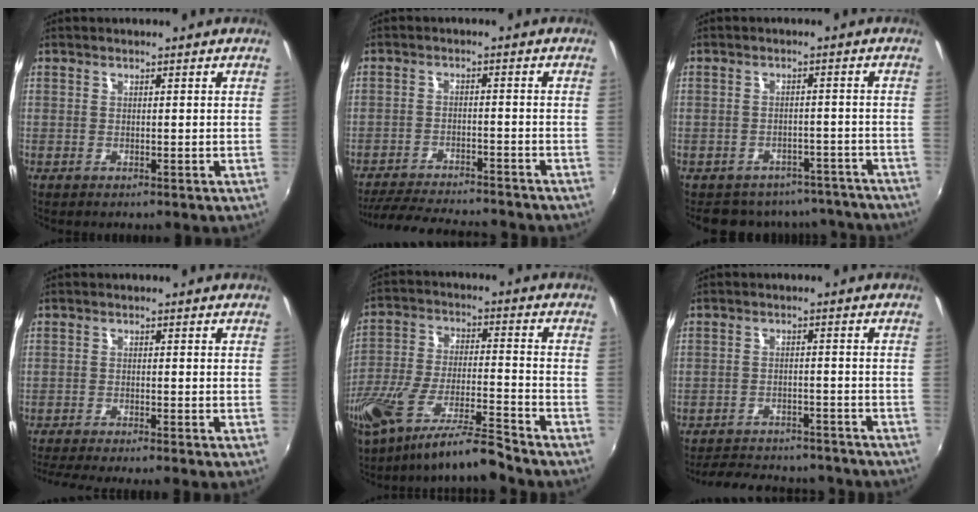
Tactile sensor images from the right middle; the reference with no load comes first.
{"total": 16.3, "force": [-14.6, 2.8, 6.7], "torque": [-0.139, -0.015, -0.213]}
{"total": 13.7, "force": [-11.9, 6.2, 3.1], "torque": [-0.069, 0.023, -0.138]}
{"total": 7.0, "force": [-6.2, -1.0, 3.1], "torque": [-0.078, -0.019, -0.101]}
{"total": 13.0, "force": [-10.6, 0.3, 7.5], "torque": [-0.145, -0.019, -0.193]}
{"total": 16.4, "force": [-14.5, 5.1, 5.9], "torque": [-0.125, 0.008, -0.186]}